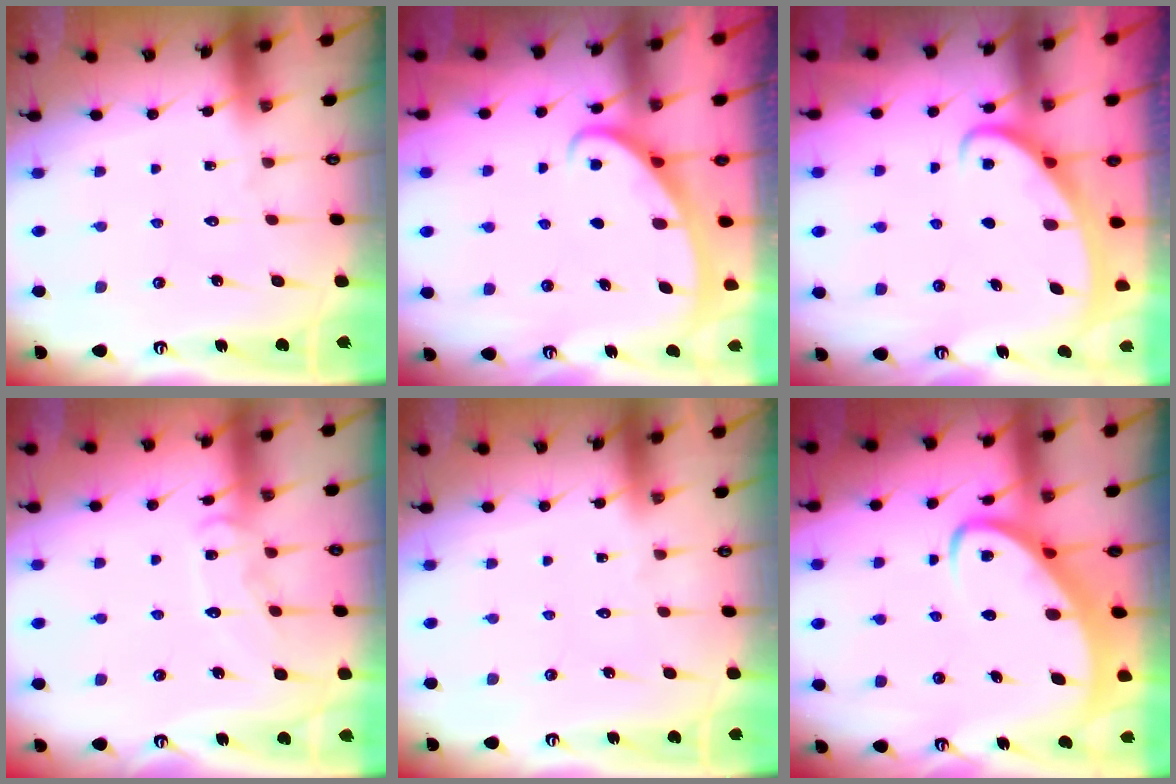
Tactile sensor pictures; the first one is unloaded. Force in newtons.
{"total": 2.5, "press": 2.5, "slide": 0.4}
{"total": 2.3, "press": 2.3, "slide": 0.3}
{"total": 8.3, "press": 8.3, "slide": 0.5}
{"total": 0.0}
{"total": 4.3, "press": 4.3, "slide": 0.6}